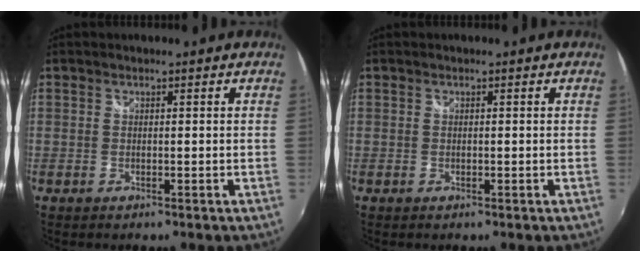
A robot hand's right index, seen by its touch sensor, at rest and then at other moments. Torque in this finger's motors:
{"motor_torque": [0.01, 0.00, 0.03, 0.01]}